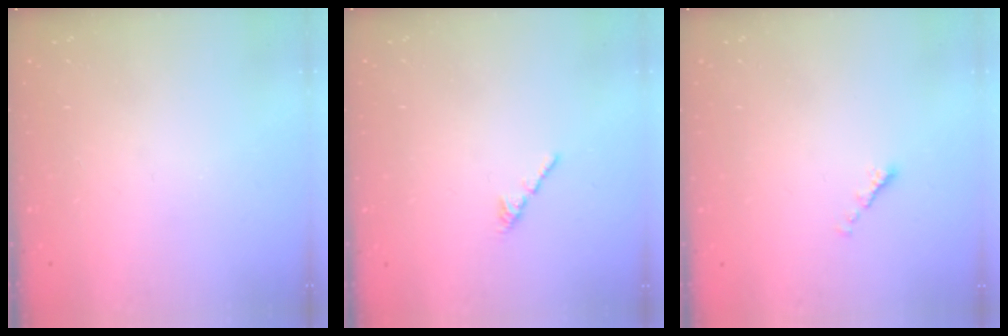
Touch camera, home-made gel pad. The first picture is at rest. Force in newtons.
{"total": 0.8, "press": 0.7, "slide": 0.5}
{"total": 0.6, "press": 0.5, "slide": 0.3}